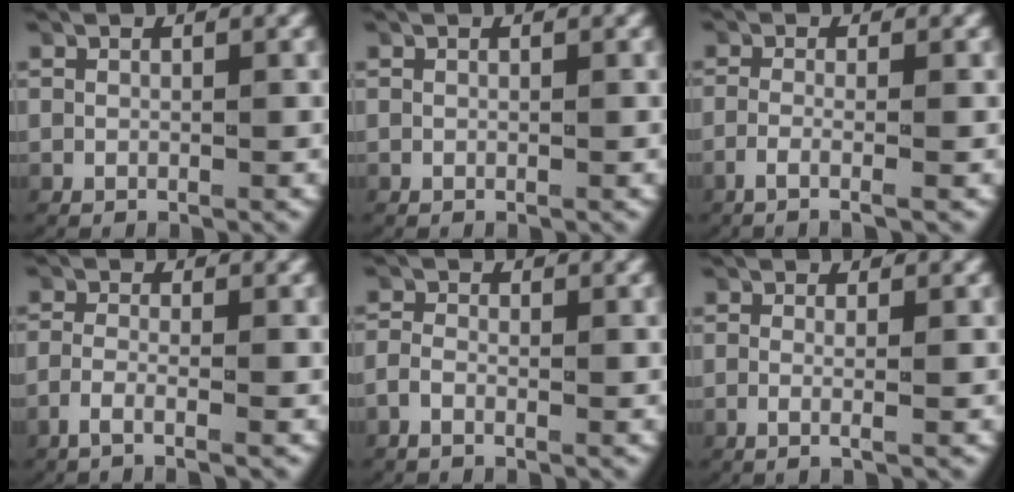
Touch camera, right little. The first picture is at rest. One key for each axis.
{"total": 0.0}
{"total": 2.6, "fx": -1.7, "fy": -0.2, "fz": 2.0, "tx": -0.051, "ty": -0.010, "tz": -0.027}
{"total": 2.9, "fx": -2.1, "fy": 0.1, "fz": 2.0, "tx": -0.050, "ty": -0.009, "tz": -0.036}
{"total": 1.3, "fx": -1.0, "fy": 0.4, "fz": 0.8, "tx": -0.033, "ty": -0.006, "tz": -0.017}
{"total": 1.4, "fx": -0.6, "fy": -0.3, "fz": 1.3, "tx": -0.042, "ty": -0.010, "tz": -0.006}